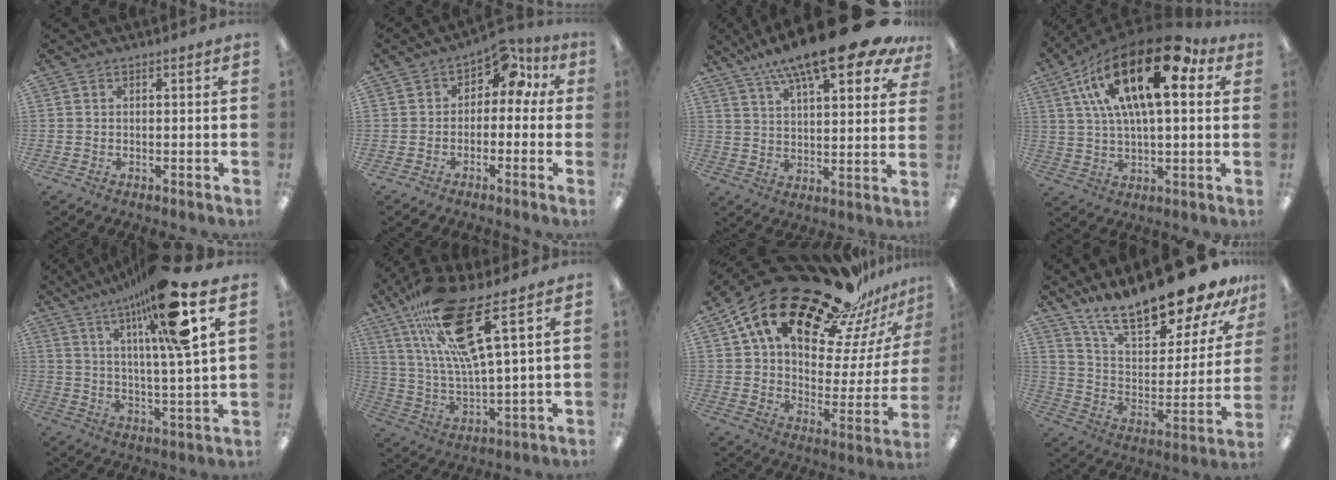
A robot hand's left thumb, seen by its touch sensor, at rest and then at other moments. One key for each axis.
{"total": 7.5, "fx": 2.3, "fy": 5.1, "fz": 5.0, "tx": -0.065, "ty": -0.006, "tz": 0.036}
{"total": 18.9, "fx": 13.1, "fy": 4.9, "fz": 12.7, "tx": -0.204, "ty": -0.076, "tz": 0.215}
{"total": 23.7, "fx": 10.5, "fy": 9.2, "fz": 19.1, "tx": -0.354, "ty": -0.034, "tz": 0.165}
{"total": 18.2, "fx": 11.0, "fy": 1.9, "fz": 14.4, "tx": -0.235, "ty": -0.049, "tz": 0.158}
{"total": 20.0, "fx": 11.3, "fy": 4.5, "fz": 15.9, "tx": -0.309, "ty": -0.042, "tz": 0.184}
{"total": 26.9, "fx": 20.9, "fy": 10.5, "fz": 13.2, "tx": -0.211, "ty": -0.151, "tz": 0.361}
{"total": 23.1, "fx": 18.7, "fy": 6.5, "fz": 11.8, "tx": -0.194, "ty": -0.133, "tz": 0.317}